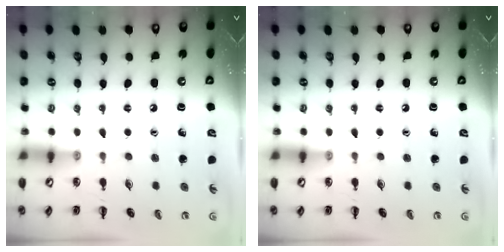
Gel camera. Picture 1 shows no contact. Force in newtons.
{"total": 0.0}